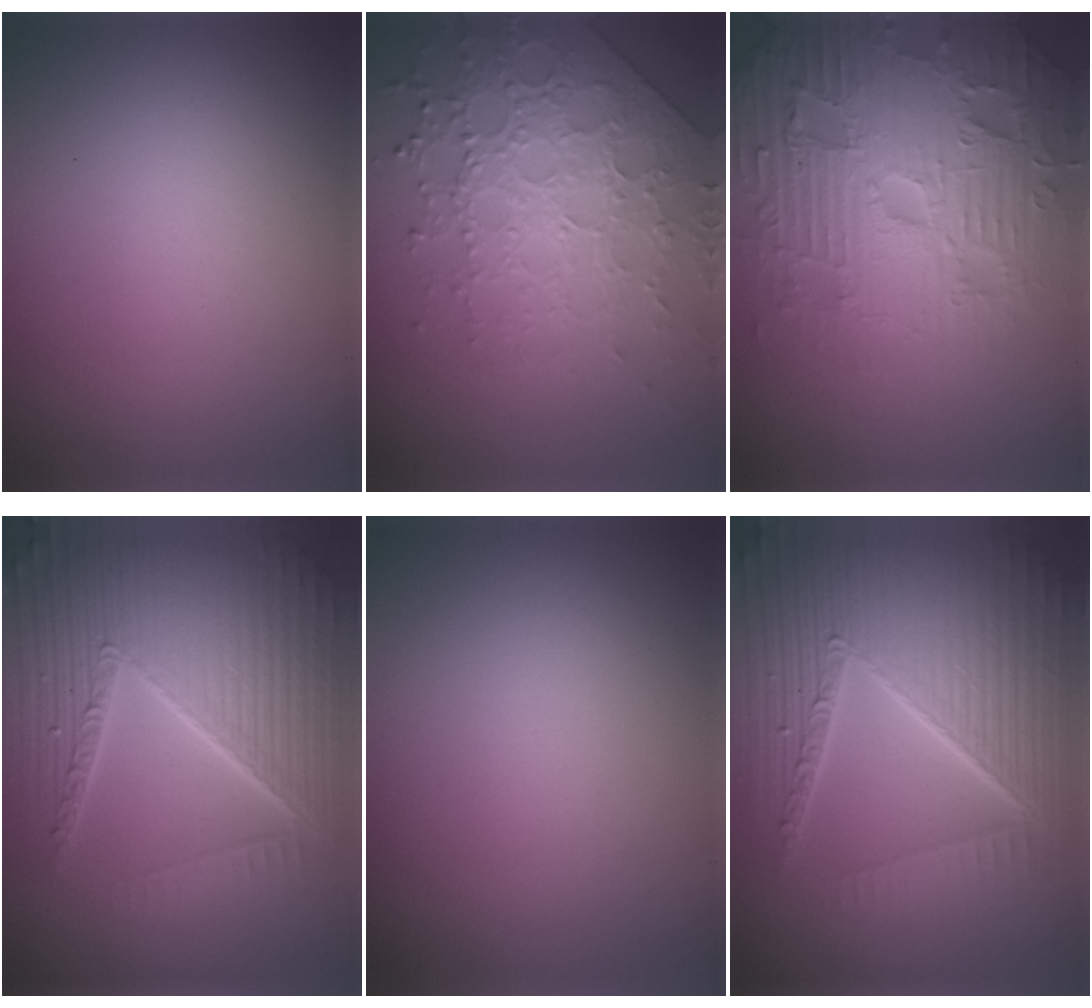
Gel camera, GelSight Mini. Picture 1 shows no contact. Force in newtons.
{"total": 4.8, "press": 4.5, "slide": 1.6}
{"total": 7.8, "press": 7.6, "slide": 1.9}
{"total": 10.4, "press": 6.5, "slide": 8.1}
{"total": 0.0}
{"total": 10.6, "press": 6.6, "slide": 8.3}